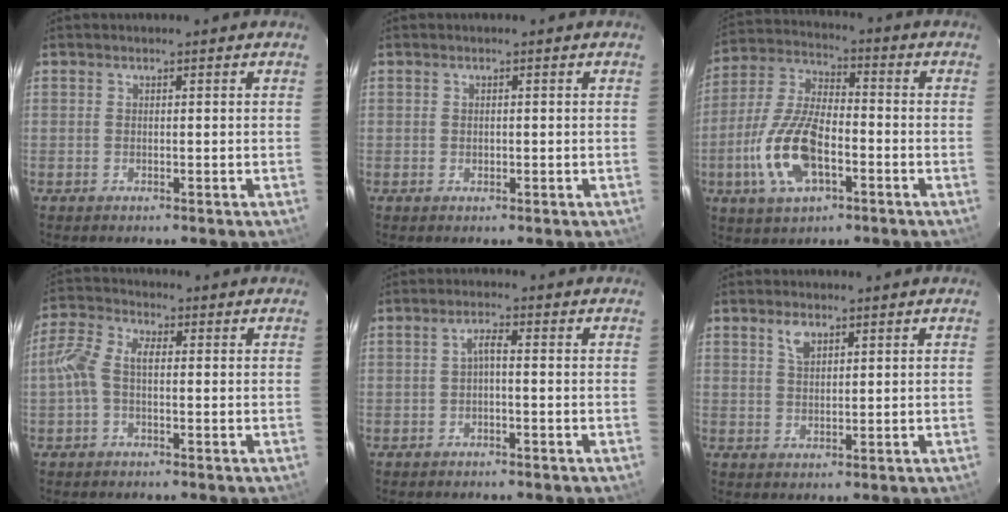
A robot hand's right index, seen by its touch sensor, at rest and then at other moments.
{"total": 0.7, "force": [0.0, 0.6, 0.3], "torque": [-0.004, 0.000, 0.001]}
{"total": 14.7, "force": [-4.9, 6.8, 12.1], "torque": [-0.264, -0.002, -0.091]}
{"total": 6.0, "force": [-0.3, 3.1, 5.1], "torque": [-0.118, 0.019, -0.011]}
{"total": 1.7, "force": [-0.5, 0.3, 1.6], "torque": [-0.033, 0.007, -0.009]}
{"total": 3.0, "force": [1.9, 1.5, 1.8], "torque": [-0.031, 0.004, 0.037]}